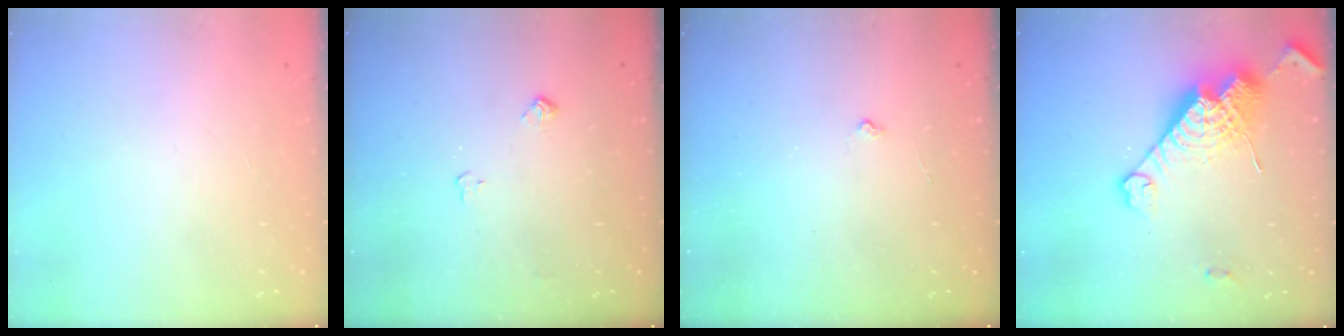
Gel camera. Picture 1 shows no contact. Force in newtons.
{"total": 4.2, "press": 4.2, "slide": 0.7}
{"total": 3.0, "press": 3.0, "slide": 0.3}
{"total": 17.7, "press": 17.6, "slide": 1.6}